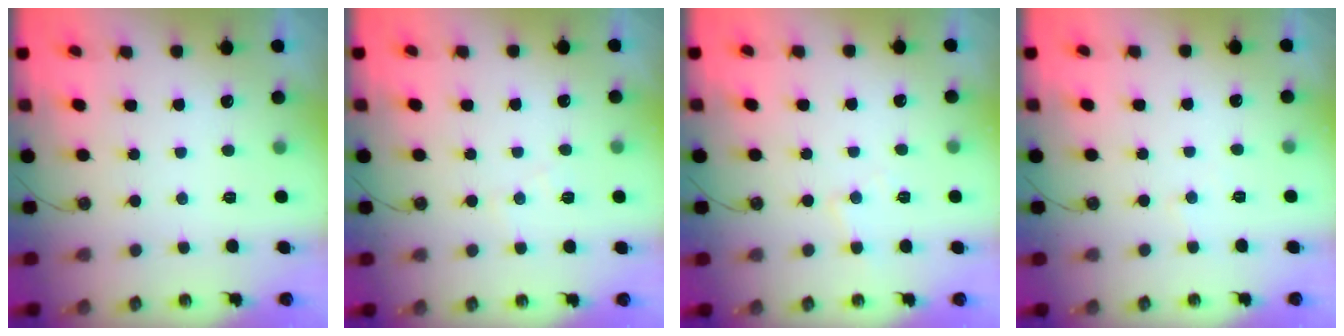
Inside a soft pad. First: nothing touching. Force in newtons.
{"total": 6.6, "press": 6.5, "slide": 0.9}
{"total": 4.4, "press": 4.4, "slide": 0.6}
{"total": 3.2, "press": 3.1, "slide": 0.5}